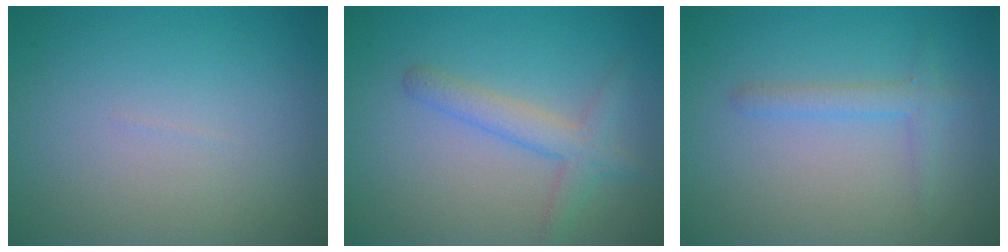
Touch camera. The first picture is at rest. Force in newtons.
{"total": 2.9, "press": 2.8, "slide": 0.2}
{"total": 1.7, "press": 1.7, "slide": 0.1}